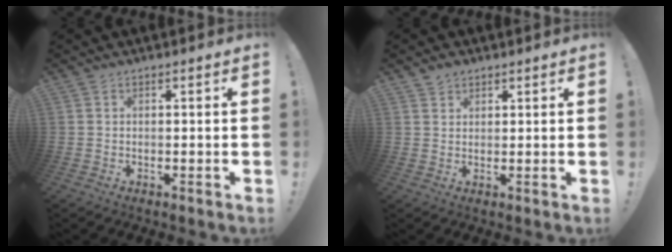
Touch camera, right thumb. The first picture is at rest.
{"total": 2.4, "force": [1.9, 1.4, 0.4], "torque": [0.001, -0.012, 0.033]}